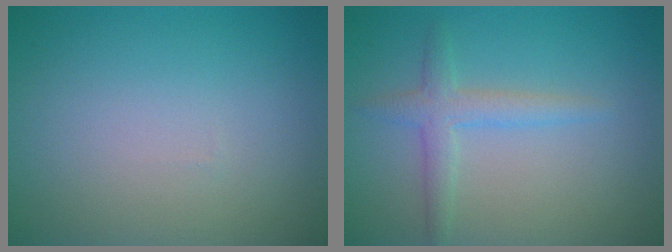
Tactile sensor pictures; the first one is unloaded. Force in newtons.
{"total": 2.3, "press": 2.3, "slide": 0.1}